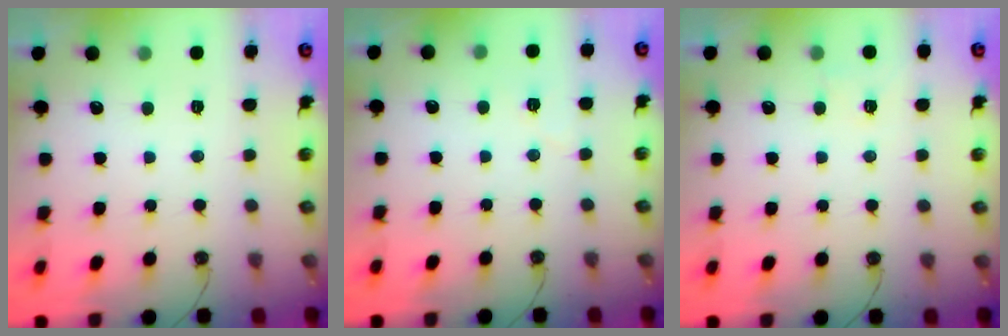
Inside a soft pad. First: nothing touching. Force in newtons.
{"total": 4.6, "press": 4.5, "slide": 0.9}
{"total": 3.8, "press": 3.6, "slide": 0.9}